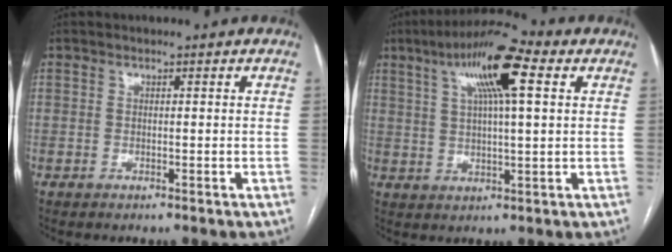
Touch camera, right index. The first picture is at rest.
{"total": 12.3, "force": [5.2, 2.0, 11.0], "torque": [-0.196, 0.027, 0.082]}